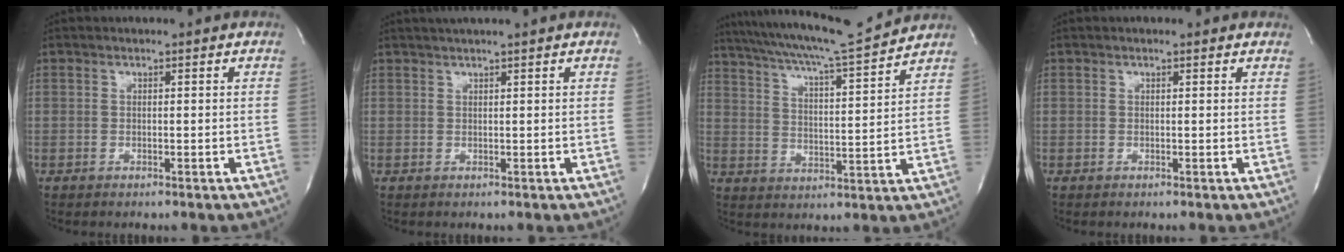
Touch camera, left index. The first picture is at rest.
{"total": 3.0, "force": [2.5, -0.5, 1.7], "torque": [-0.023, 0.022, 0.044]}
{"total": 16.0, "force": [14.6, -0.9, 6.5], "torque": [-0.121, -0.016, 0.224]}
{"total": 0.9, "force": [0.7, 0.3, 0.5], "torque": [-0.015, 0.008, 0.007]}